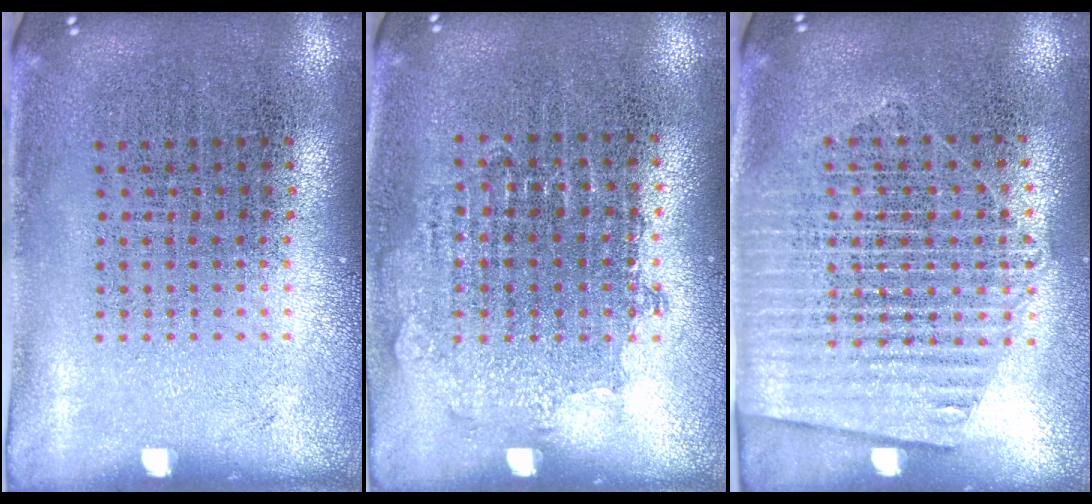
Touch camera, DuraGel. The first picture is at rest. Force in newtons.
{"total": 0.8, "press": 0.8, "slide": 0.1}
{"total": 1.6, "press": 1.5, "slide": 0.6}